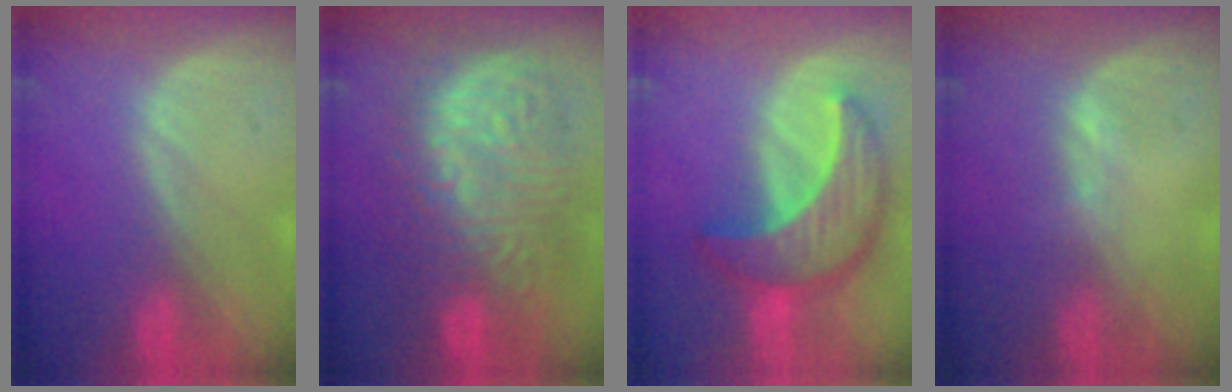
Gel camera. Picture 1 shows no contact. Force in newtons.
{"total": 13.4, "press": 13.3, "slide": 1.2}
{"total": 9.9, "press": 9.8, "slide": 0.6}
{"total": 0.6, "press": 0.5, "slide": 0.4}